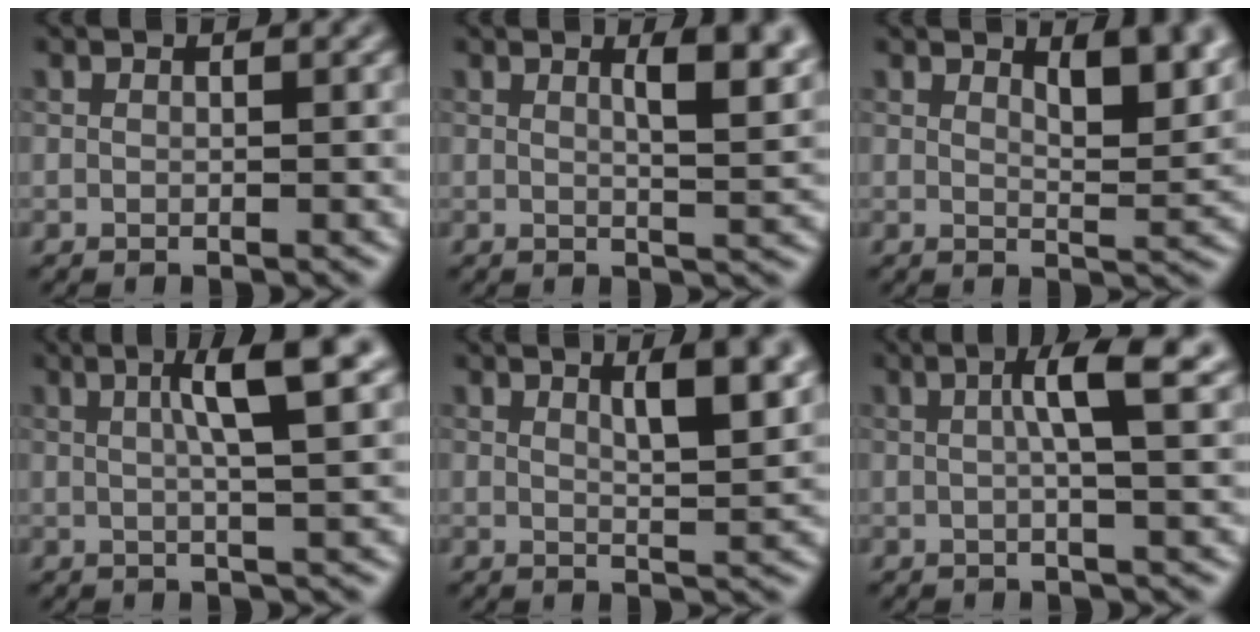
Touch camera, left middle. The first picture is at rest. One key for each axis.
{"total": 5.5, "fx": 2.0, "fy": 1.8, "fz": 4.7, "tx": -0.048, "ty": 0.007, "tz": 0.023}
{"total": 4.7, "fx": 2.7, "fy": 1.5, "fz": 3.5, "tx": -0.048, "ty": -0.004, "tz": 0.040}
{"total": 5.7, "fx": 1.8, "fy": 1.0, "fz": 5.3, "tx": -0.074, "ty": 0.013, "tz": 0.024}
{"total": 5.5, "fx": 2.3, "fy": 1.7, "fz": 4.7, "tx": -0.053, "ty": 0.006, "tz": 0.028}
{"total": 4.8, "fx": 1.1, "fy": 0.8, "fz": 4.6, "tx": -0.073, "ty": 0.008, "tz": 0.015}